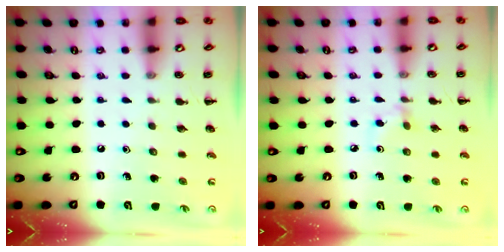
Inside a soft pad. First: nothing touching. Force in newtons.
{"total": 3.4, "press": 3.1, "slide": 1.4}